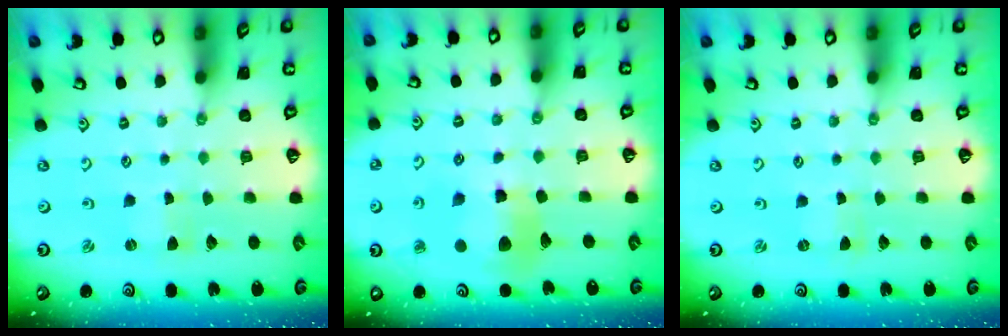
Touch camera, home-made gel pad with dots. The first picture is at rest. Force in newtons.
{"total": 11.1, "press": 11.0, "slide": 1.3}
{"total": 0.0}